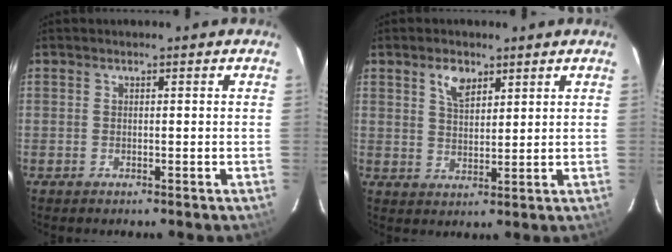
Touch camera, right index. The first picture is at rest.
{"total": 4.7, "force": [2.8, 2.5, 2.8], "torque": [-0.048, 0.006, 0.052]}